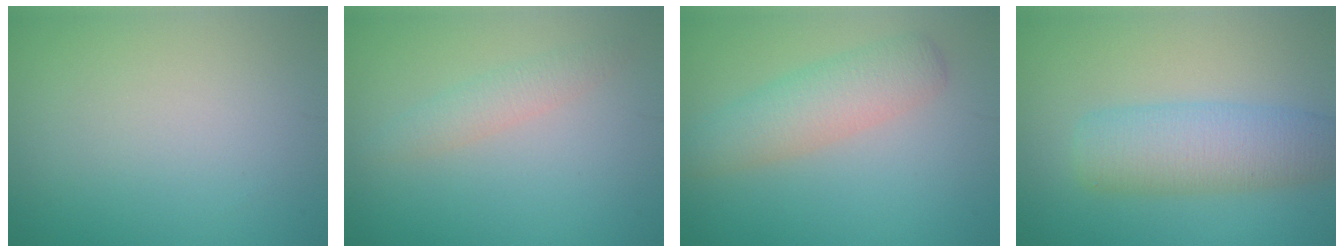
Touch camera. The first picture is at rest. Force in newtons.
{"total": 1.8, "press": 1.8, "slide": 0.0}
{"total": 4.1, "press": 4.1, "slide": 0.1}
{"total": 5.6, "press": 5.6, "slide": 0.1}